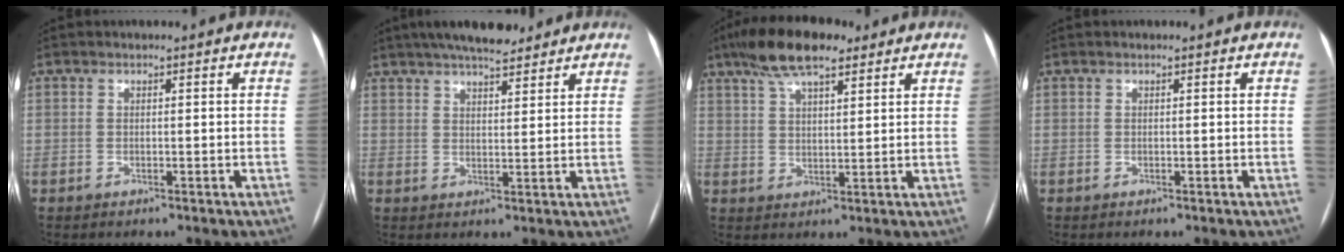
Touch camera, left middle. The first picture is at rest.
{"total": 10.4, "force": [8.6, 2.4, 5.3], "torque": [-0.083, 0.020, 0.132]}
{"total": 10.4, "force": [7.3, 3.1, 6.8], "torque": [-0.130, 0.023, 0.127]}
{"total": 0.0}